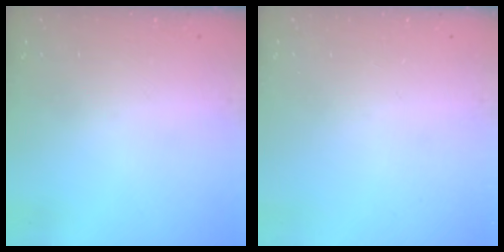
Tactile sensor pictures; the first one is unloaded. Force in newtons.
{"total": 0.0}